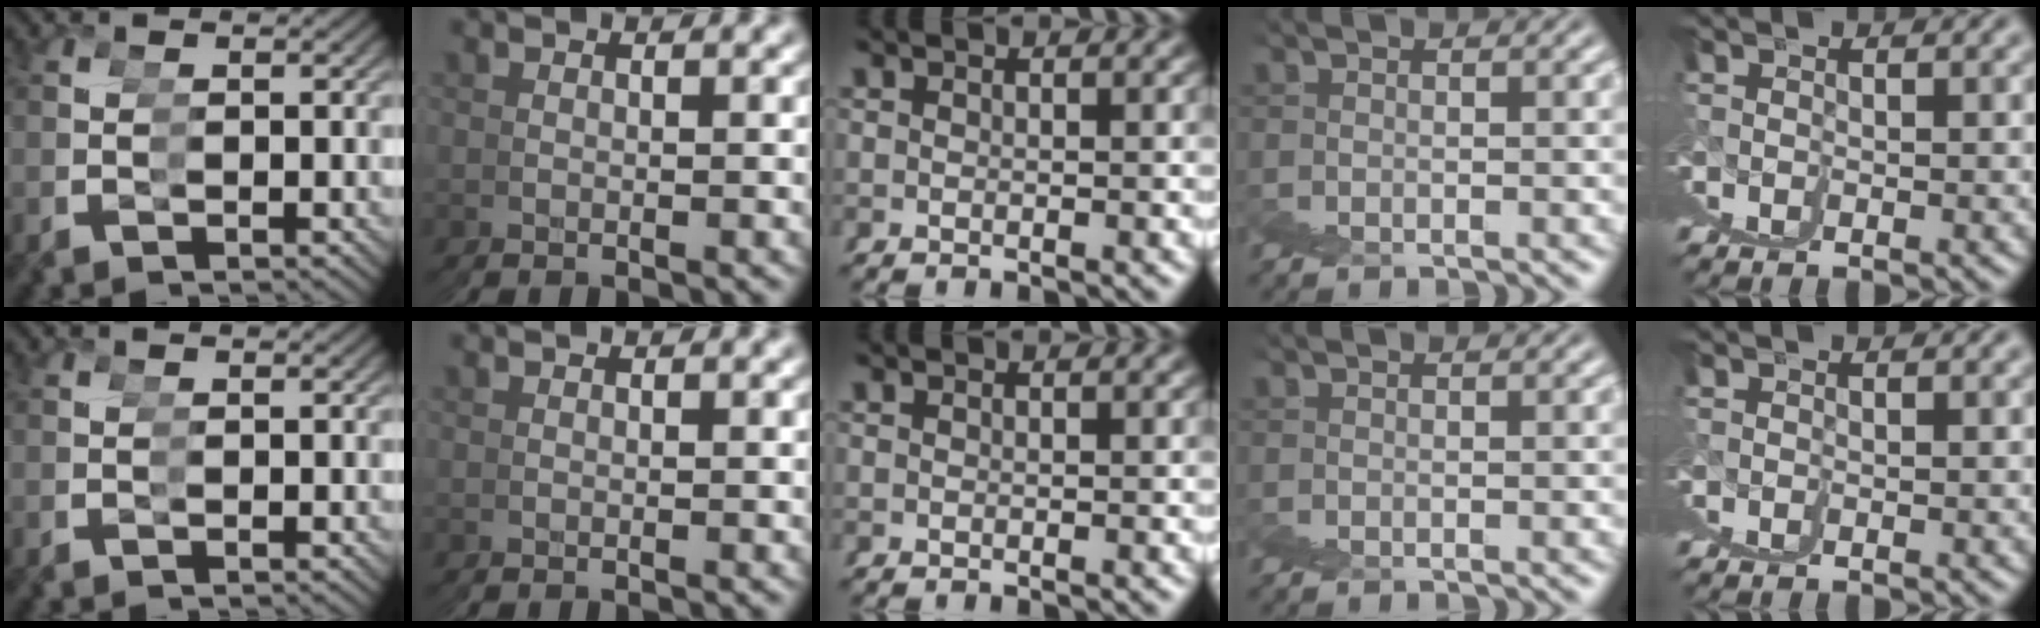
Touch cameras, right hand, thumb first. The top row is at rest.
{}